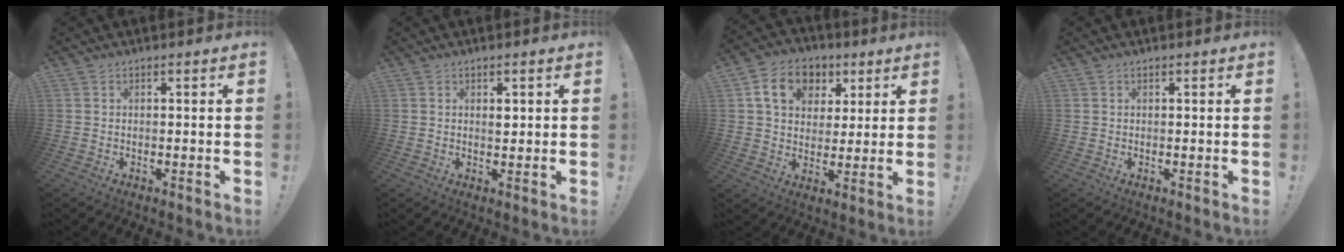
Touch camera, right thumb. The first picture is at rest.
{"total": 1.6, "force": [0.8, 1.1, 1.0], "torque": [0.002, -0.007, 0.009]}
{"total": 14.0, "force": [5.3, 10.8, 7.0], "torque": [-0.099, -0.010, 0.103]}
{"total": 0.0}